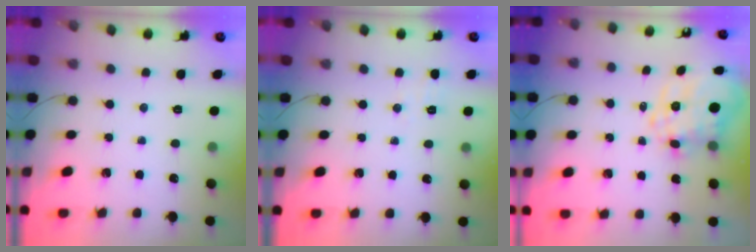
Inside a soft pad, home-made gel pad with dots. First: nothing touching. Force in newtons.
{"total": 1.3, "press": 0.5, "slide": 1.3}
{"total": 4.6, "press": 4.0, "slide": 2.3}